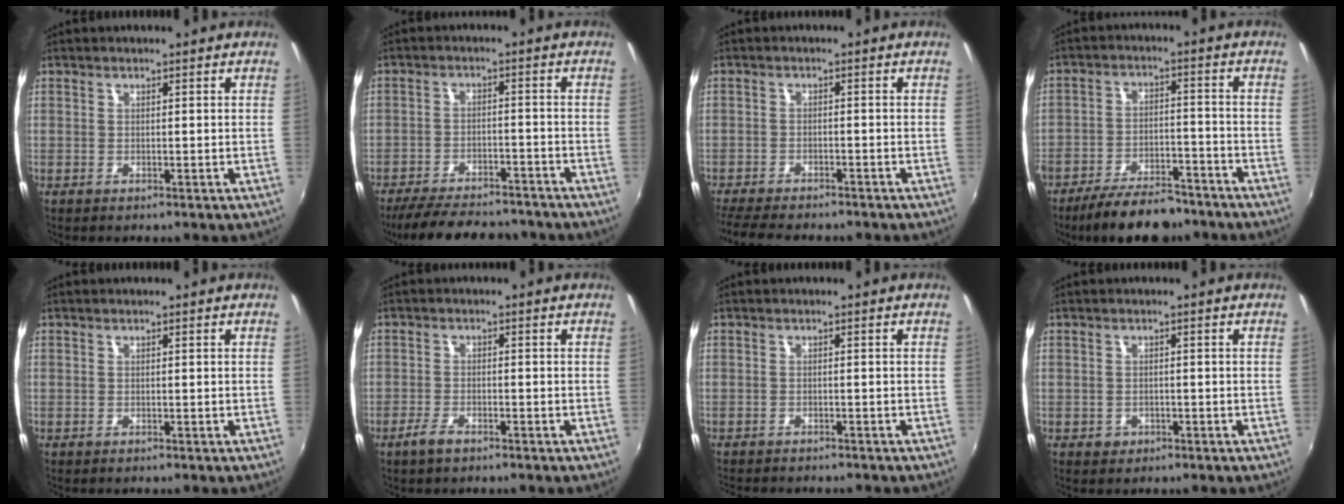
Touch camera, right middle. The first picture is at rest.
{"total": 16.9, "force": [-14.4, 4.9, 7.3], "torque": [-0.154, -0.013, -0.206]}
{"total": 10.0, "force": [-8.8, 2.1, 4.2], "torque": [-0.105, -0.023, -0.142]}
{"total": 13.1, "force": [-10.7, 4.4, 6.2], "torque": [-0.128, -0.006, -0.163]}
{"total": 0.0}
{"total": 3.0, "force": [-2.3, 0.9, 1.8], "torque": [-0.050, -0.001, -0.046]}
{"total": 4.7, "force": [-4.3, 1.0, 1.5], "torque": [-0.039, -0.015, -0.065]}
{"total": 1.9, "force": [-0.9, 1.7, 0.6], "torque": [-0.012, -0.001, -0.010]}